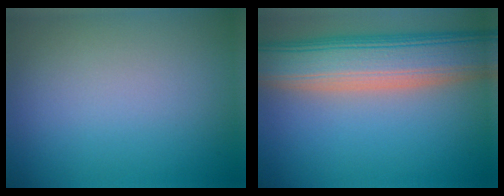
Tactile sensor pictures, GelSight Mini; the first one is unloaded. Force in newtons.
{"total": 10.2, "press": 10.2, "slide": 1.1}